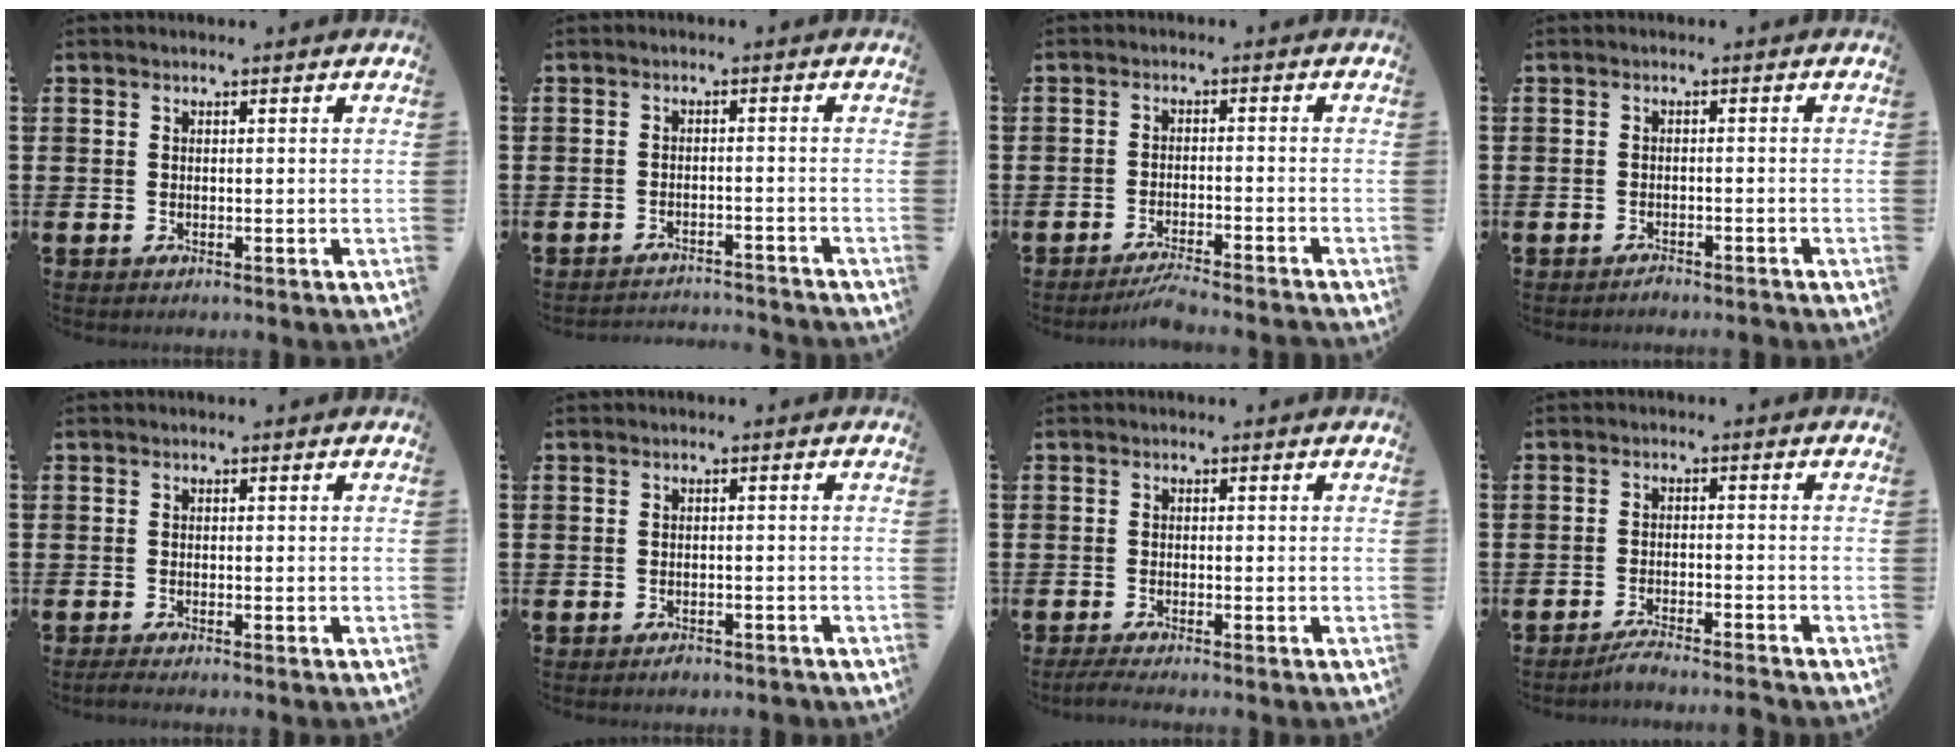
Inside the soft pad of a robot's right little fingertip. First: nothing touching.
{"total": 2.1, "force": [-2.1, -0.1, -0.2], "torque": [-0.002, 0.004, -0.047]}
{"total": 2.9, "force": [-2.6, -0.2, 1.2], "torque": [-0.020, 0.002, -0.051]}
{"total": 1.0, "force": [-1.0, 0.1, 0.1], "torque": [-0.006, 0.000, -0.020]}
{"total": 0.7, "force": [-0.5, 0.0, 0.5], "torque": [-0.008, -0.002, -0.009]}
{"total": 0.8, "force": [-0.6, 0.4, 0.2], "torque": [0.003, -0.004, -0.016]}
{"total": 1.0, "force": [-0.7, 0.0, 0.7], "torque": [-0.011, -0.002, -0.014]}
{"total": 2.3, "force": [-2.2, -0.2, 0.8], "torque": [-0.014, 0.005, -0.043]}